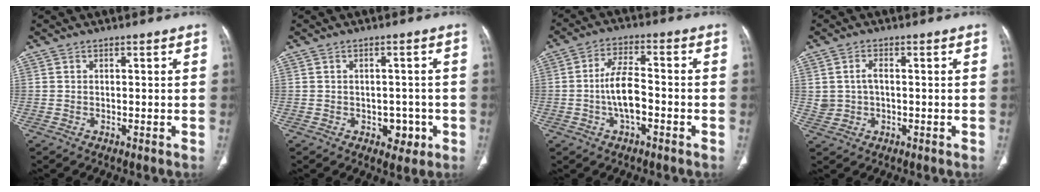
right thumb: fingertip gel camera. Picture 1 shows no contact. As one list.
[{"total": 4.2, "force": [-1.3, 3.1, 2.5], "torque": [-0.007, 0.007, -0.012]}, {"total": 7.6, "force": [-1.8, 3.4, 6.5], "torque": [-0.125, 0.025, -0.036]}, {"total": 3.4, "force": [0.2, 2.4, 2.4], "torque": [-0.042, 0.006, 0.007]}]